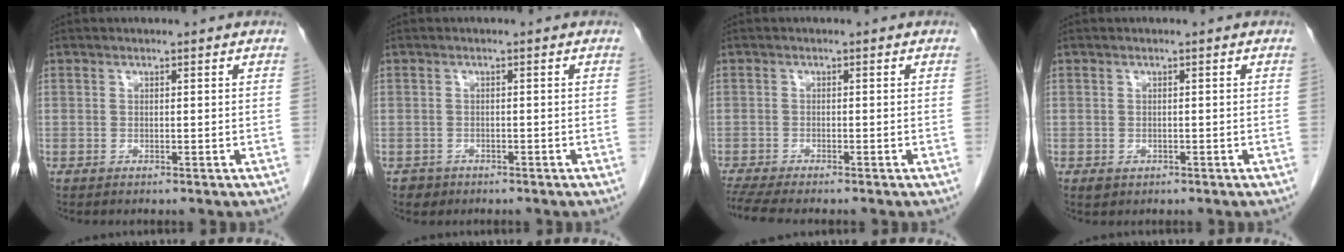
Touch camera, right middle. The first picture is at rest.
{"total": 1.5, "force": [-0.9, 1.1, 0.0], "torque": [-0.001, 0.005, -0.013]}
{"total": 5.8, "force": [-5.0, 0.3, 2.8], "torque": [-0.046, -0.011, -0.084]}
{"total": 1.0, "force": [-0.4, 0.8, 0.5], "torque": [-0.010, 0.000, 0.000]}